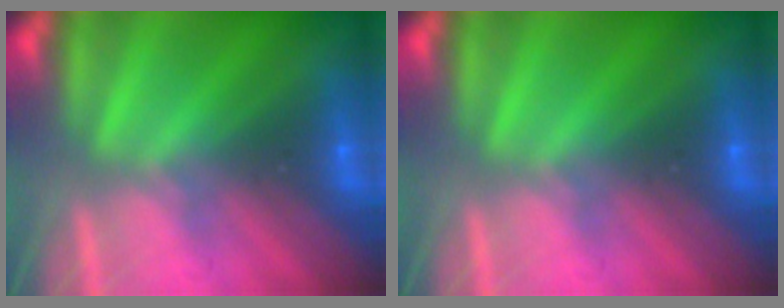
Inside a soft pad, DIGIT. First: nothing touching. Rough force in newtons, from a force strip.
{"total": 0.0}